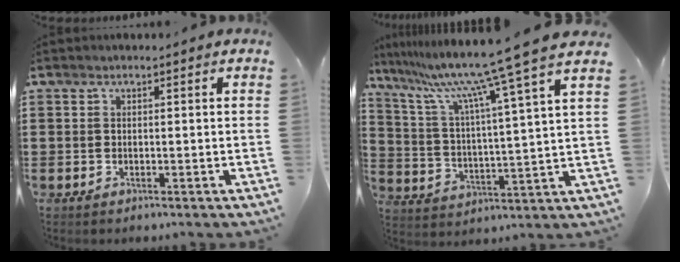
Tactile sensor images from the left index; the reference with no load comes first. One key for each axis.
{"total": 11.2, "fx": 9.3, "fy": -1.7, "fz": 6.0, "tx": -0.156, "ty": -0.063, "tz": 0.144}